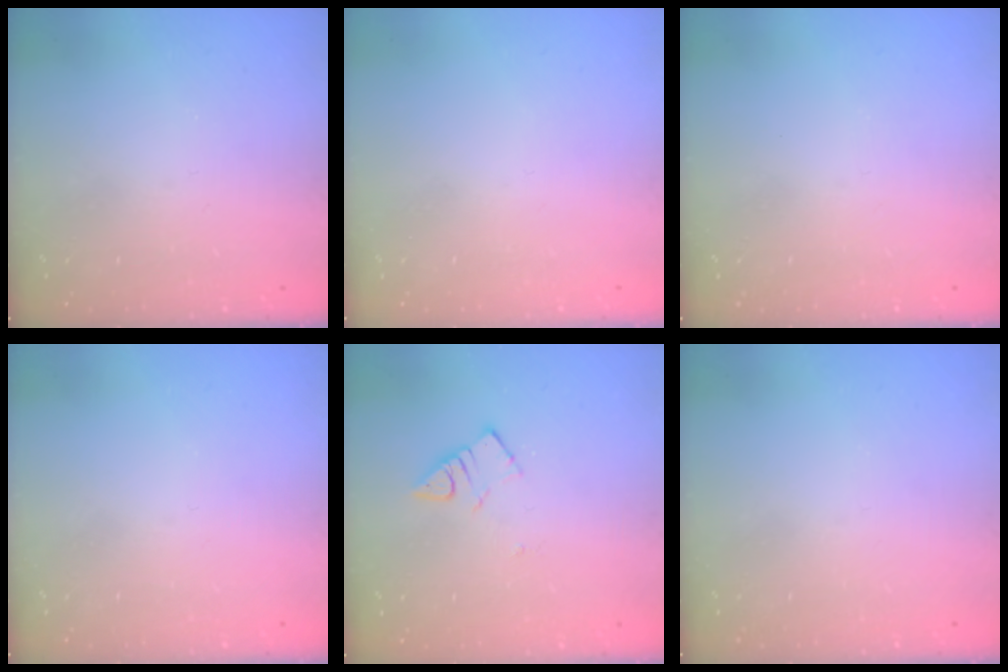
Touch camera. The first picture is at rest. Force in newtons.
{"total": 1.5, "press": 1.5, "slide": 0.1}
{"total": 0.0}
{"total": 0.0}
{"total": 2.8, "press": 2.7, "slide": 0.3}
{"total": 0.0}